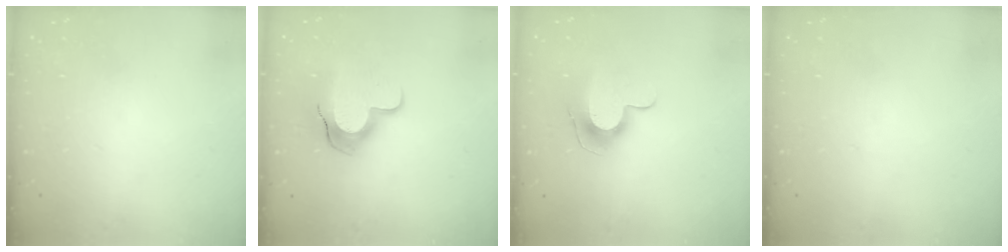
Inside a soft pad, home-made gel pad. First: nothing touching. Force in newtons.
{"total": 11.9, "press": 11.9, "slide": 1.1}
{"total": 9.7, "press": 9.7, "slide": 0.5}
{"total": 0.0}